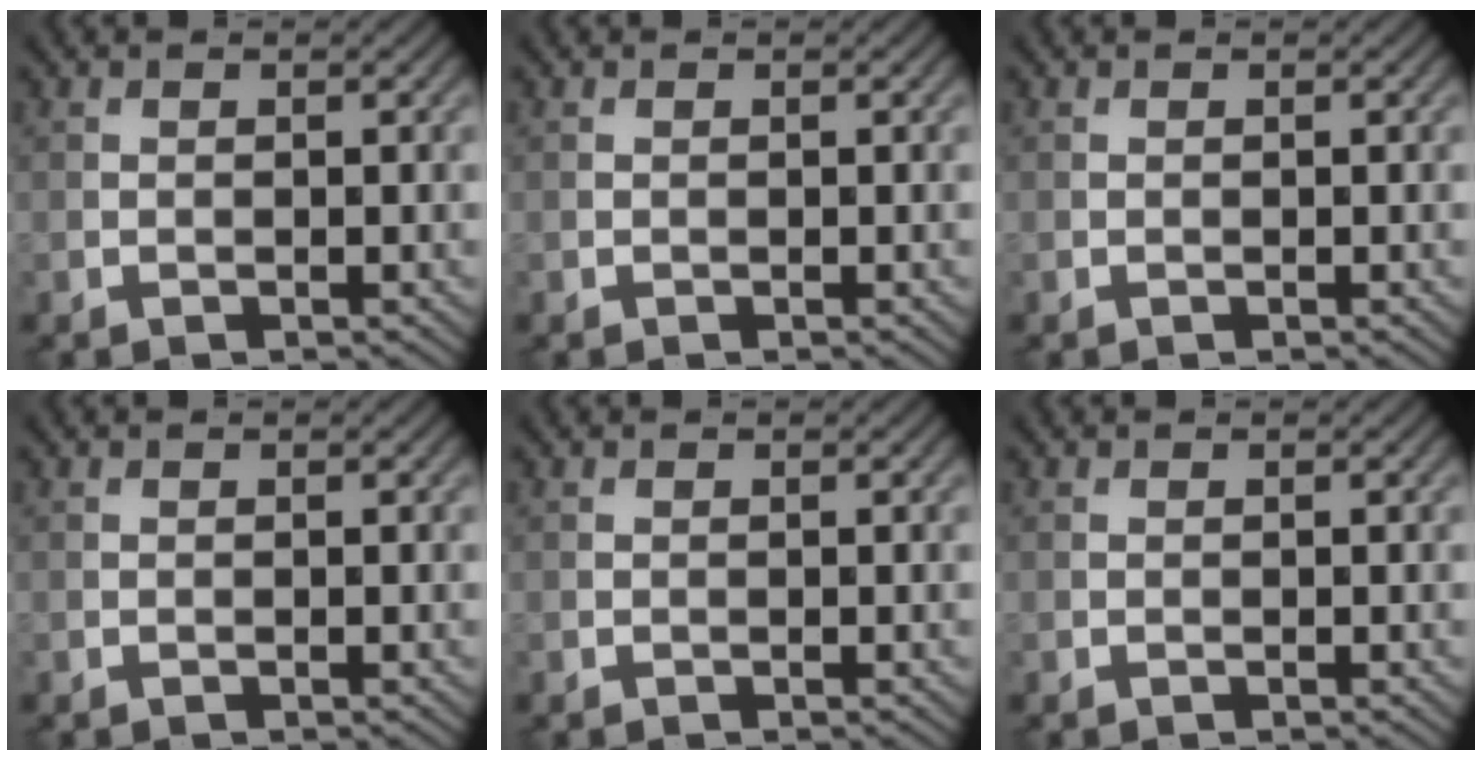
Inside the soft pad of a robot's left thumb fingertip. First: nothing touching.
{"total": 0.0}
{"total": 0.0}
{"total": 0.0}
{"total": 0.0}
{"total": 0.0}